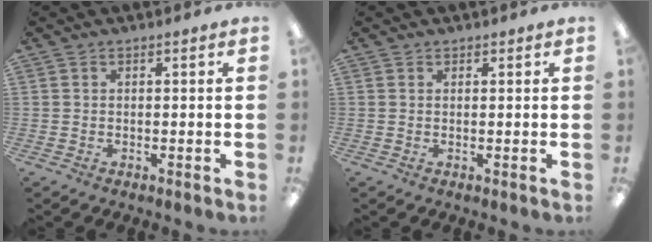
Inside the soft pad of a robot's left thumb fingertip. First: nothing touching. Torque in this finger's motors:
{"motor_torque": [-0.20, -0.04, -0.17, 0.06, 0.00]}